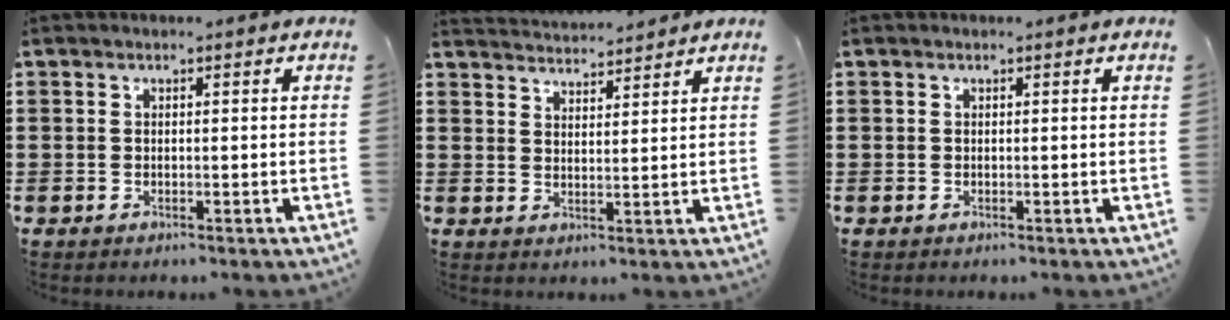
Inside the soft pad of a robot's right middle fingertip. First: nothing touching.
{"total": 3.1, "force": [3.1, 0.0, -0.3], "torque": [-0.005, -0.014, 0.057]}
{"total": 0.0}